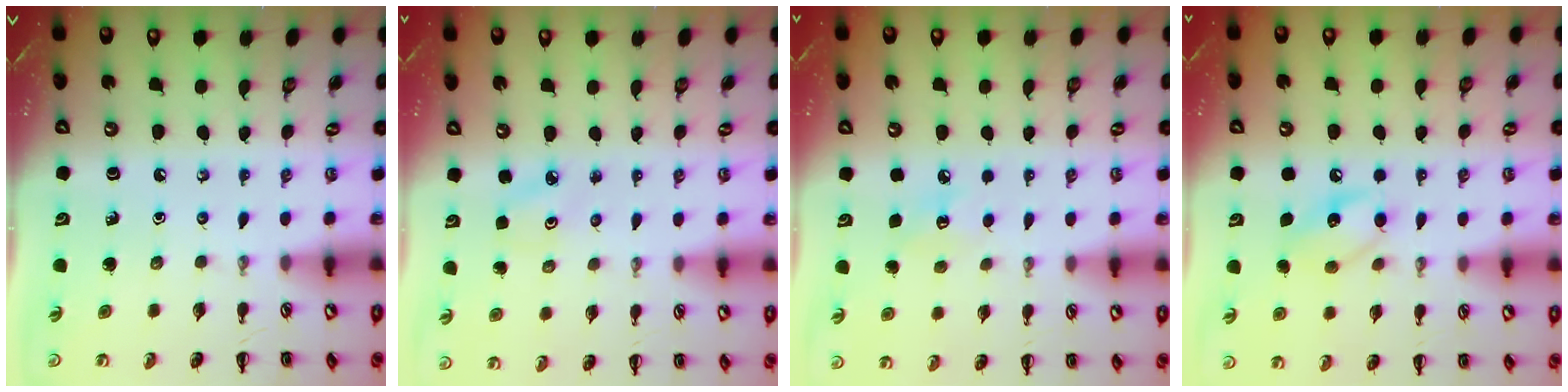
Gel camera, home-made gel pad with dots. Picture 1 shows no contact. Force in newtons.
{"total": 2.1, "press": 2.0, "slide": 0.6}
{"total": 6.4, "press": 6.1, "slide": 1.8}
{"total": 10.0, "press": 9.9, "slide": 0.9}